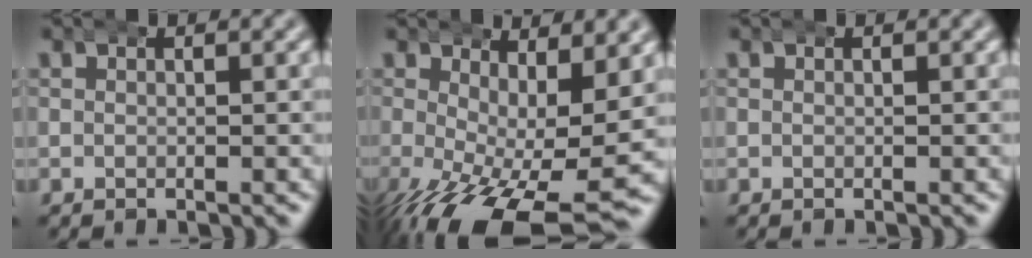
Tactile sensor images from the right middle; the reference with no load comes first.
{"total": 8.2, "force": [-3.5, 3.1, 6.7], "torque": [-0.124, -0.054, -0.025]}
{"total": 0.0}